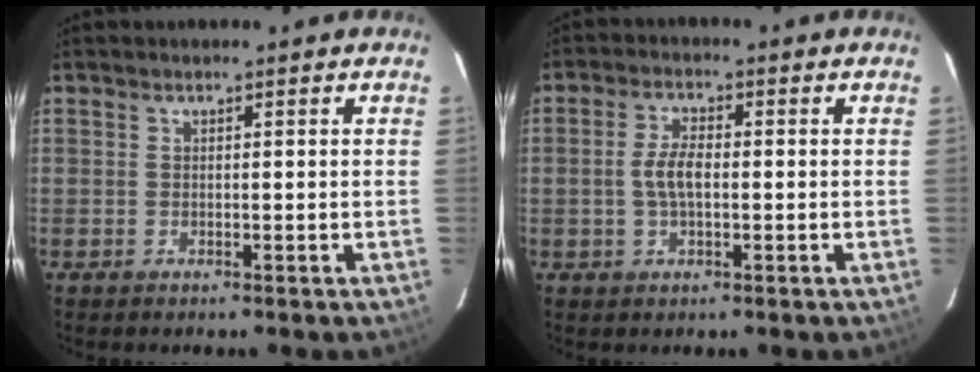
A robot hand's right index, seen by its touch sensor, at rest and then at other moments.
{"total": 4.5, "force": [-0.5, 1.8, 4.0], "torque": [-0.084, 0.006, -0.008]}